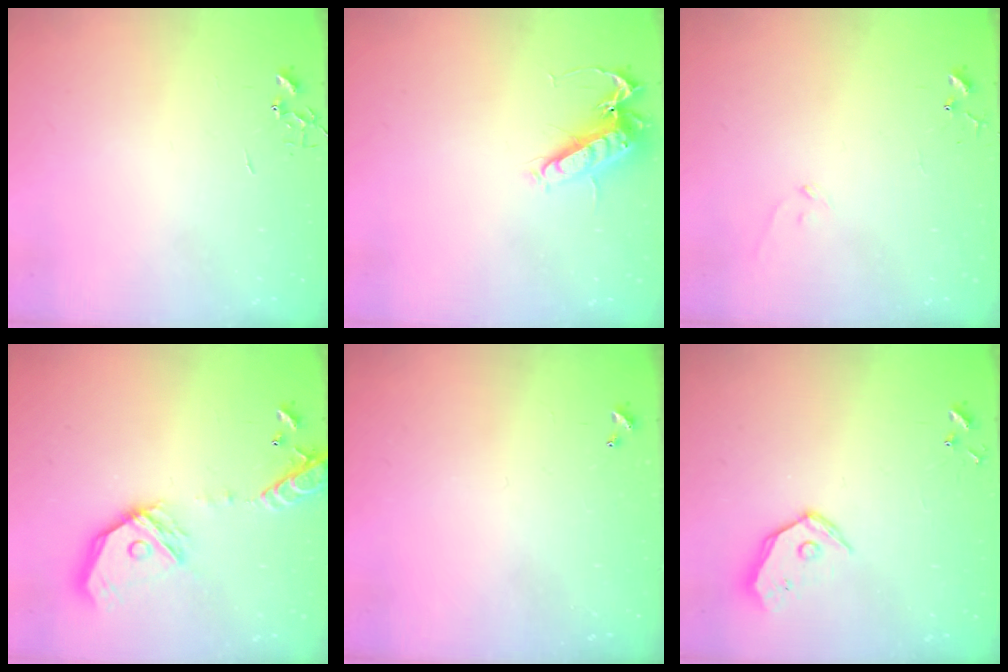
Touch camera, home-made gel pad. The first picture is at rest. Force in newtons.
{"total": 14.1, "press": 13.9, "slide": 1.9}
{"total": 6.6, "press": 6.5, "slide": 0.6}
{"total": 17.7, "press": 17.4, "slide": 3.0}
{"total": 0.0}
{"total": 10.3, "press": 10.2, "slide": 1.6}